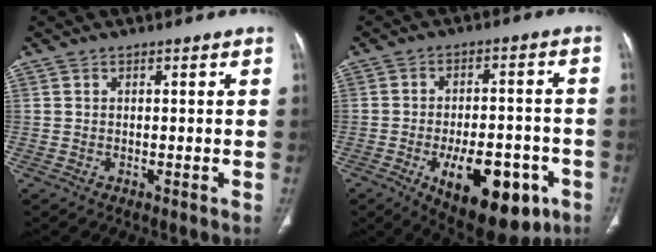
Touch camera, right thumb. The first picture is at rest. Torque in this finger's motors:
{"motor_torque": [1.65, 1.80, 0.32, -0.33, 0.40]}